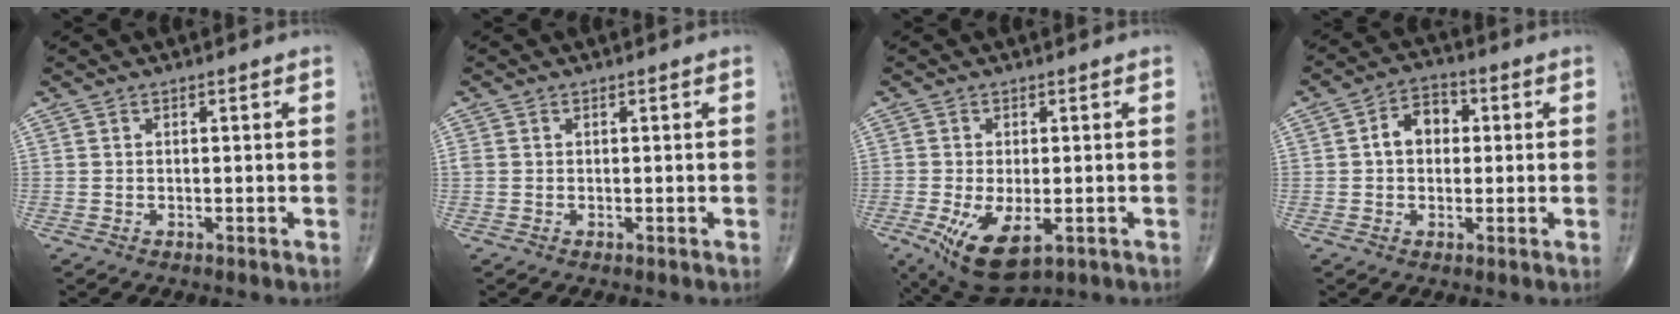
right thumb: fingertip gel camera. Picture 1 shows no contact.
{"total": 0.8, "force": [0.1, 0.6, 0.5], "torque": [-0.014, 0.006, 0.004]}
{"total": 10.1, "force": [-3.6, 4.8, 8.1], "torque": [-0.144, -0.016, -0.048]}
{"total": 6.6, "force": [0.7, 4.9, 4.4], "torque": [-0.053, 0.018, 0.003]}